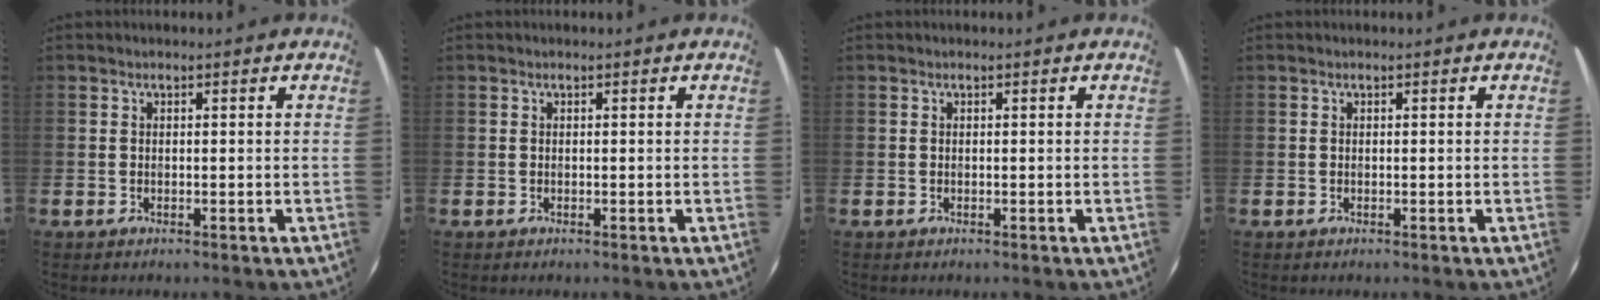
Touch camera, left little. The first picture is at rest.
{"total": 0.0}
{"total": 0.0}
{"total": 0.0}